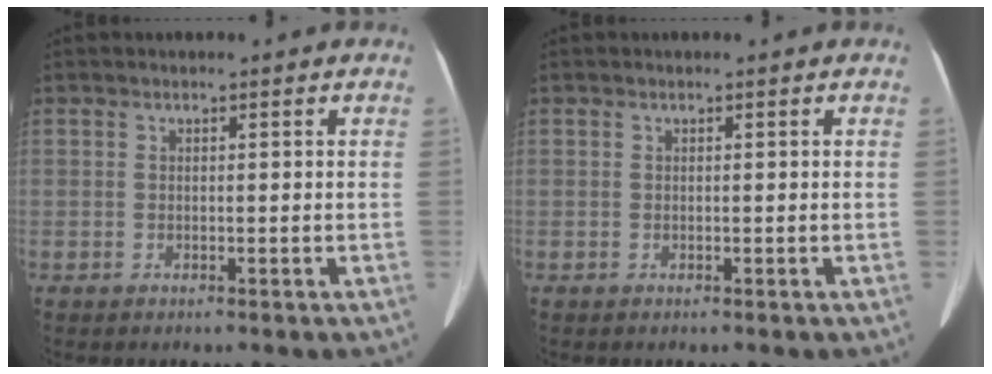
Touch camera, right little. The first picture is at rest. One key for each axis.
{"total": 0.0}